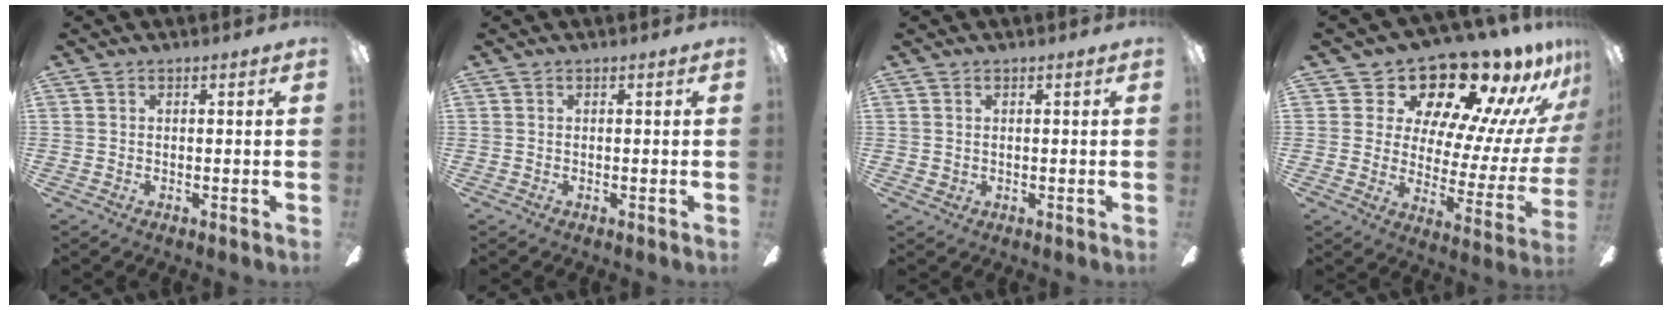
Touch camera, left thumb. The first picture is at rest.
{"total": 0.0}
{"total": 1.0, "force": [0.8, 0.7, 0.0], "torque": [0.000, 0.002, 0.015]}
{"total": 18.8, "force": [15.4, 7.4, 7.8], "torque": [-0.125, -0.127, 0.263]}